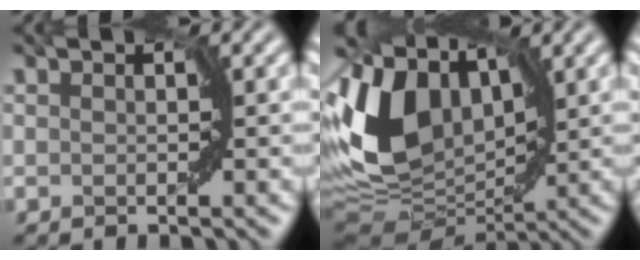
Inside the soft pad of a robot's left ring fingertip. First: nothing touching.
{"total": 11.6, "force": [2.5, 7.5, 8.6], "torque": [-0.191, 0.008, 0.035]}